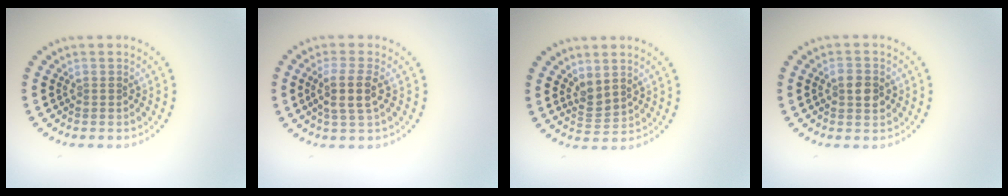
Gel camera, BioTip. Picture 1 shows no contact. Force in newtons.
{"total": 2.9, "press": 2.4, "slide": 1.5}
{"total": 1.9, "press": 1.6, "slide": 1.1}
{"total": 2.0, "press": 2.0, "slide": 0.1}